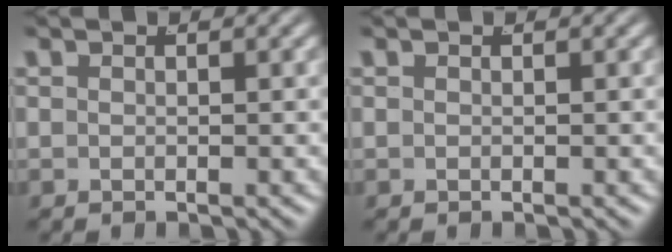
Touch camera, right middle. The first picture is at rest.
{"total": 0.0}